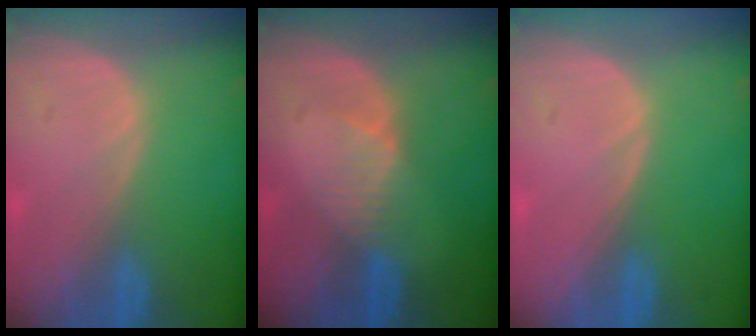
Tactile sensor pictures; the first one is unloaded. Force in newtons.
{"total": 2.7, "press": 2.7, "slide": 0.3}
{"total": 0.0}